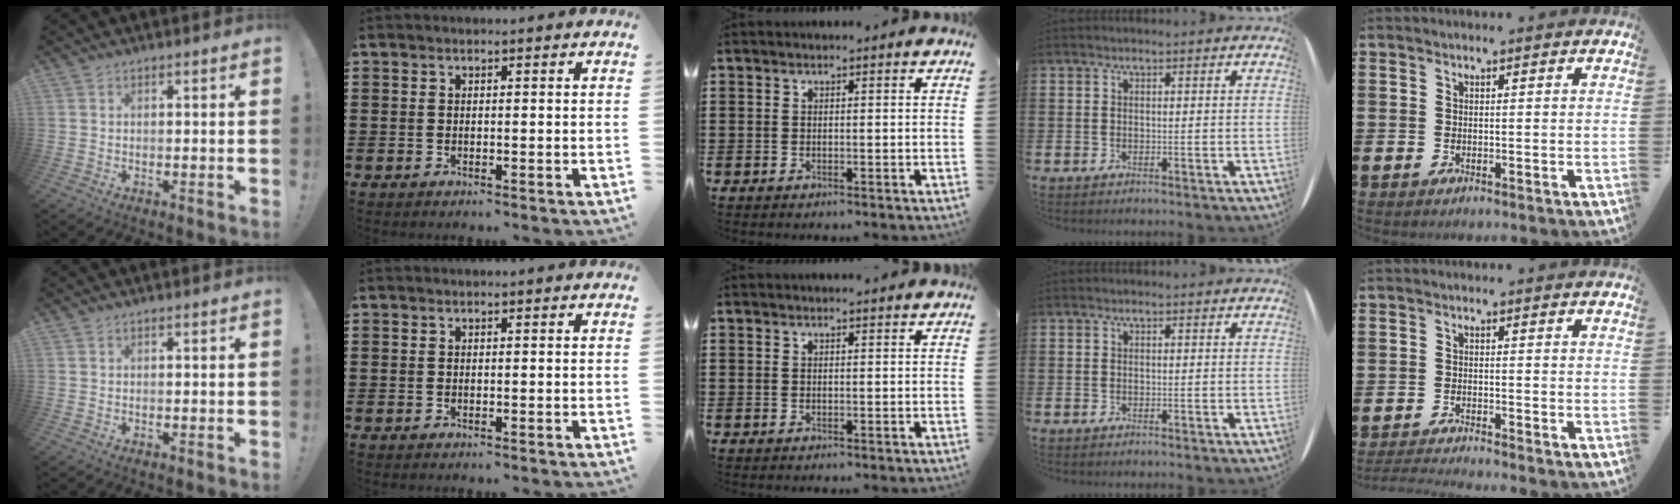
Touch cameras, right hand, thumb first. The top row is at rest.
{"middle": {"total": 0.5, "force": [0.5, 0.0, 0.1], "torque": [0.003, -0.003, 0.008]}, "little": {"total": 1.7, "force": [-1.6, -0.2, 0.3], "torque": [-0.004, 0.001, -0.033]}}